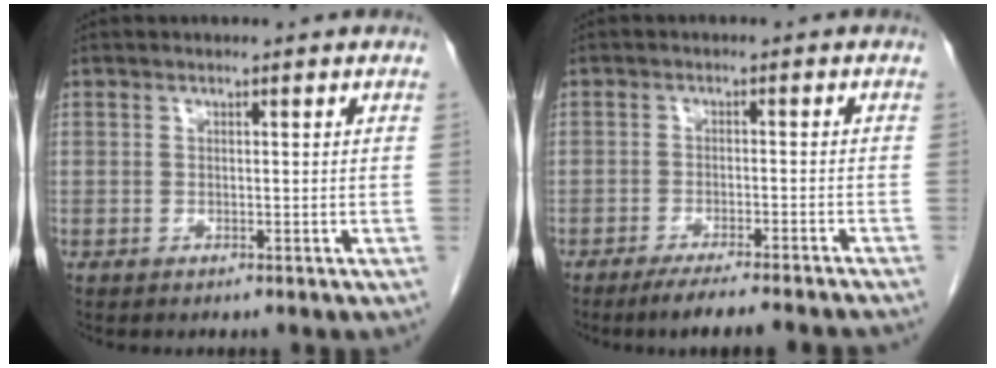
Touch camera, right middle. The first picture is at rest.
{"total": 10.4, "force": [-9.1, 0.0, 5.0], "torque": [-0.053, -0.022, -0.130]}